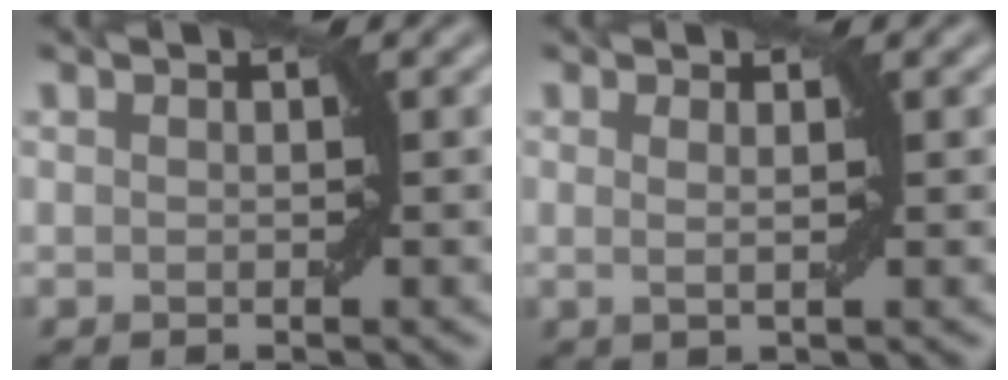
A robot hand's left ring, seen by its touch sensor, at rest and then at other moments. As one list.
[{"total": 1.3, "force": [0.3, 0.3, 1.3], "torque": [-0.020, -0.001, 0.001]}]